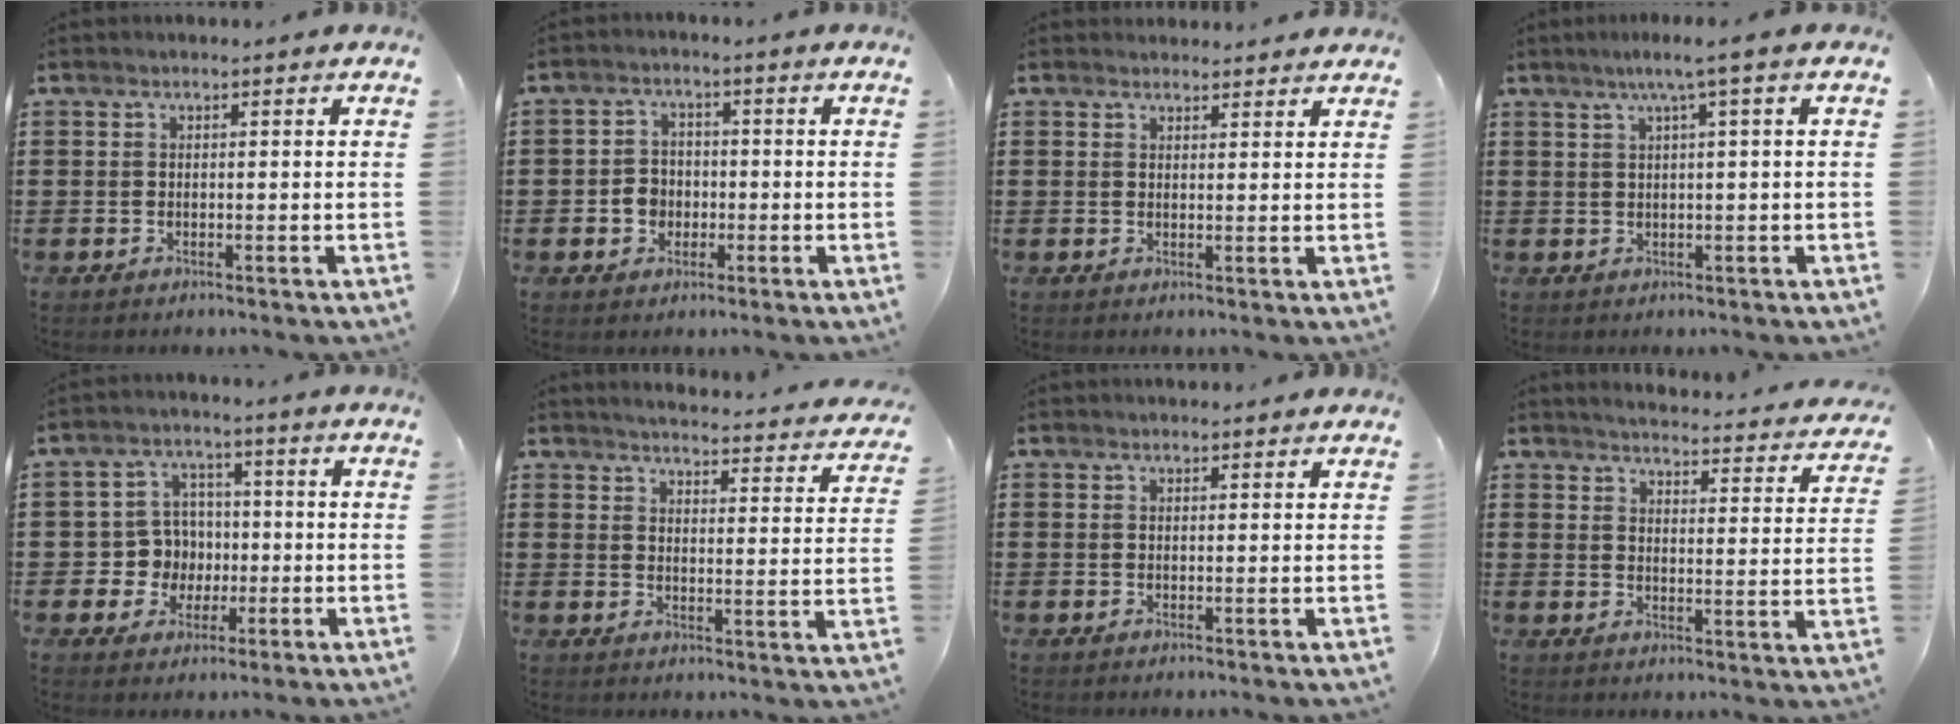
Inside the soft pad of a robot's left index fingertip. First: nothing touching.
{"total": 3.4, "force": [-1.0, 3.0, 1.3], "torque": [-0.033, 0.005, -0.022]}
{"total": 2.0, "force": [2.0, 0.3, -0.1], "torque": [-0.003, -0.001, 0.039]}
{"total": 2.9, "force": [1.0, -0.5, 2.7], "torque": [-0.050, -0.003, 0.014]}
{"total": 6.5, "force": [-0.3, 6.4, 1.4], "torque": [-0.046, 0.015, -0.003]}
{"total": 3.5, "force": [3.4, -0.4, 0.7], "torque": [-0.024, -0.034, 0.051]}
{"total": 1.2, "force": [1.2, 0.1, 0.2], "torque": [-0.005, 0.001, 0.023]}
{"total": 3.2, "force": [3.2, -0.3, 0.7], "torque": [-0.025, -0.035, 0.045]}